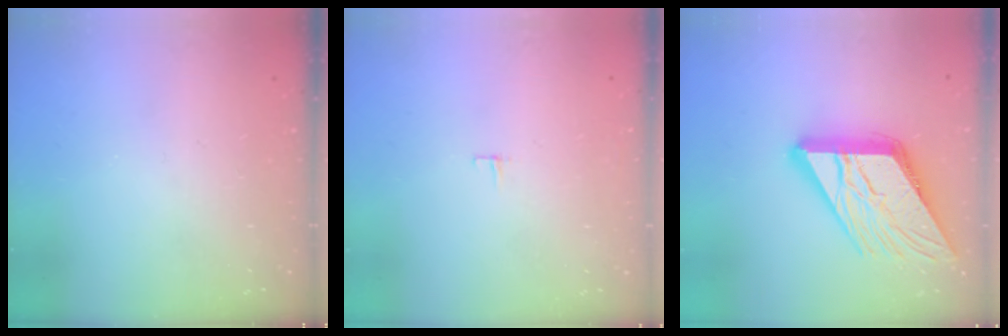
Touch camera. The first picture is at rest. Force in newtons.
{"total": 3.2, "press": 3.2, "slide": 0.2}
{"total": 18.3, "press": 18.2, "slide": 1.9}